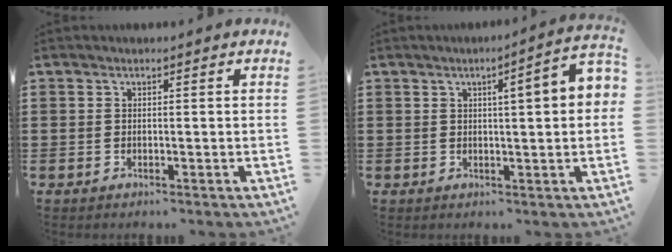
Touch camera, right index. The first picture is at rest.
{"total": 4.8, "force": [0.8, 0.4, 4.7], "torque": [-0.078, -0.004, 0.007]}